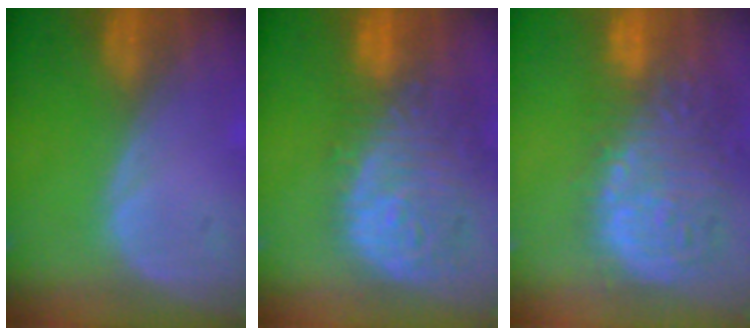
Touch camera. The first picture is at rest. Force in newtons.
{"total": 13.8, "press": 11.5, "slide": 7.7}
{"total": 15.3, "press": 12.6, "slide": 8.7}